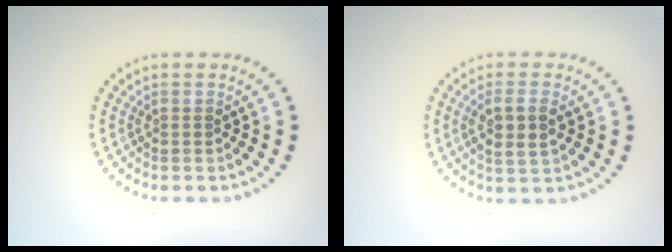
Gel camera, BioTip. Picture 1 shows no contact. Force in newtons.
{"total": 2.9, "press": 2.8, "slide": 0.9}